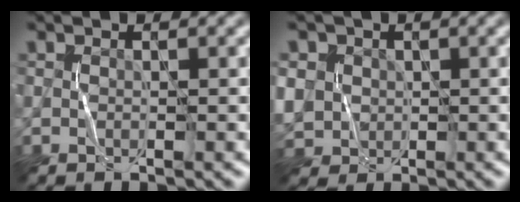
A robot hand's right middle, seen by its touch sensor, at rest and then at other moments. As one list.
[{"total": 5.6, "force": [0.9, 5.1, 2.3], "torque": [-0.066, 0.020, 0.006]}]